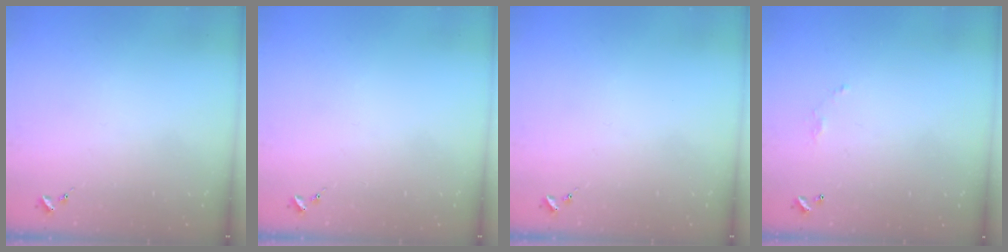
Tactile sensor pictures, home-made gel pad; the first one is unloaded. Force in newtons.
{"total": 0.0}
{"total": 0.0}
{"total": 3.9, "press": 3.9, "slide": 0.1}